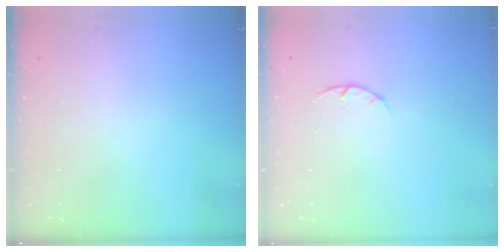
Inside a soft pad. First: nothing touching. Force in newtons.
{"total": 2.0, "press": 1.9, "slide": 0.4}